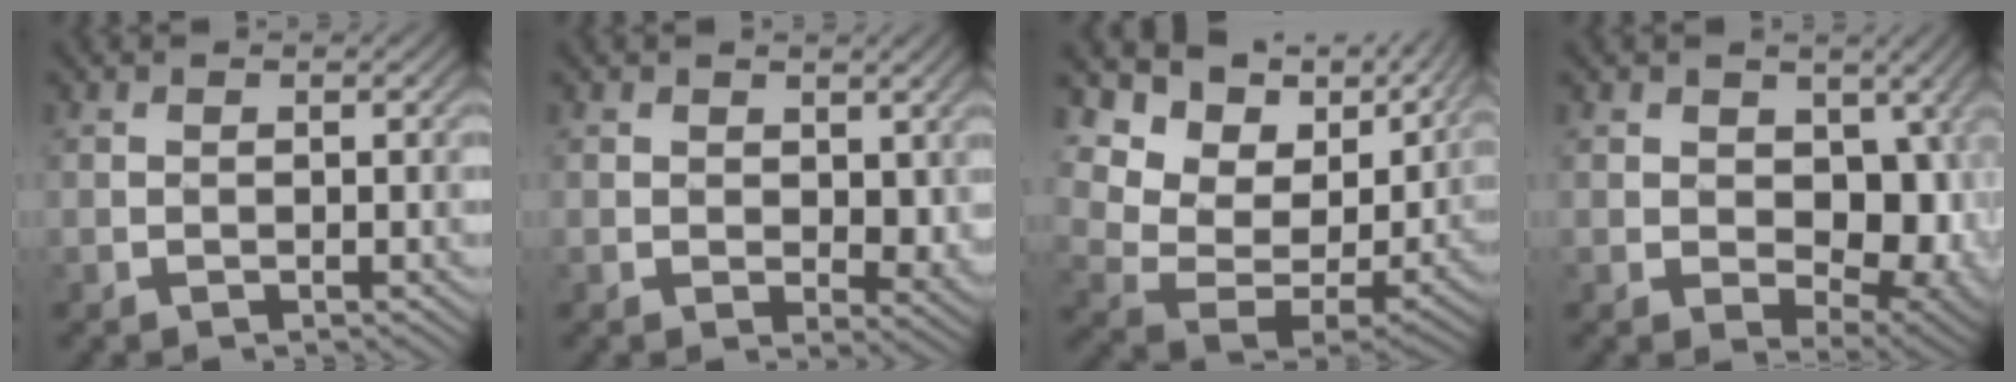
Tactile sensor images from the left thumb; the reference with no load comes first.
{"total": 4.0, "force": [1.4, 2.7, 2.6], "torque": [-0.059, -0.004, 0.027]}
{"total": 13.4, "force": [3.7, 7.8, 10.2], "torque": [-0.189, -0.014, 0.105]}
{"total": 9.9, "force": [0.3, 6.9, 7.0], "torque": [-0.126, -0.016, 0.005]}